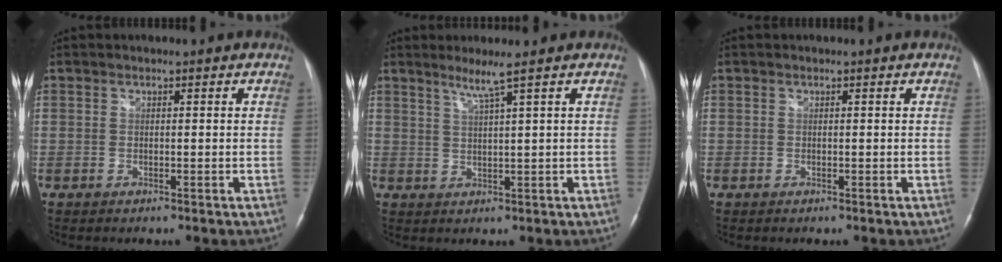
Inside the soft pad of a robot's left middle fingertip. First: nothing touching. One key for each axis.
{"total": 3.2, "fx": 2.1, "fy": -1.2, "fz": 2.1, "tx": -0.045, "ty": -0.010, "tz": 0.043}
{"total": 0.0}